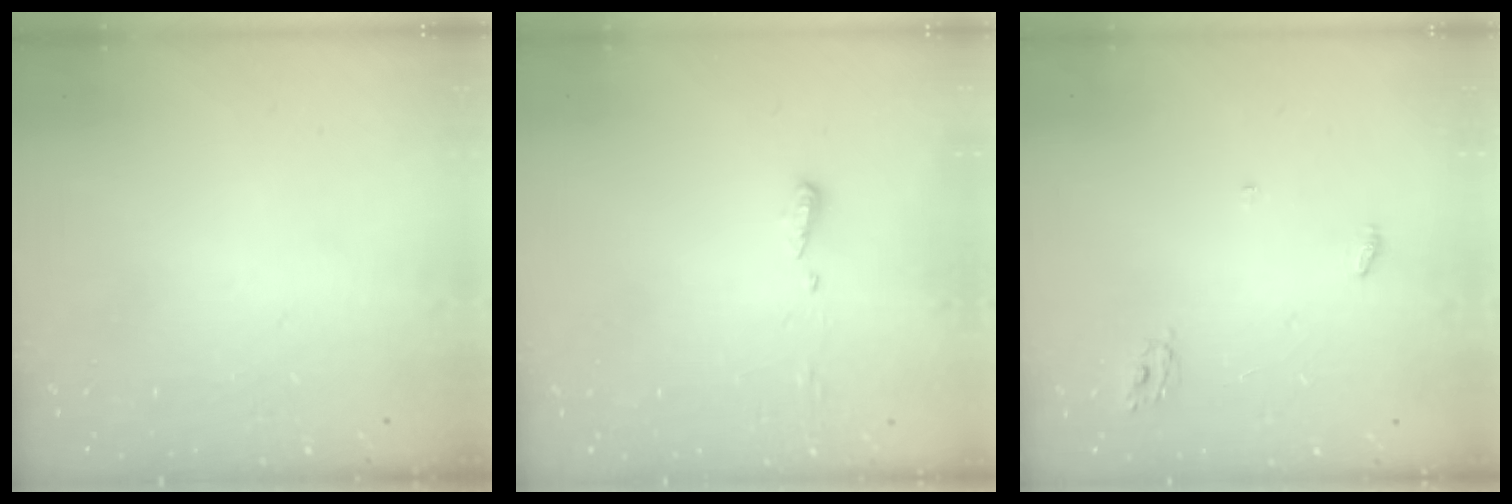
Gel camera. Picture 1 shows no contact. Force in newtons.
{"total": 4.0, "press": 3.9, "slide": 0.5}
{"total": 3.7, "press": 3.7, "slide": 0.2}